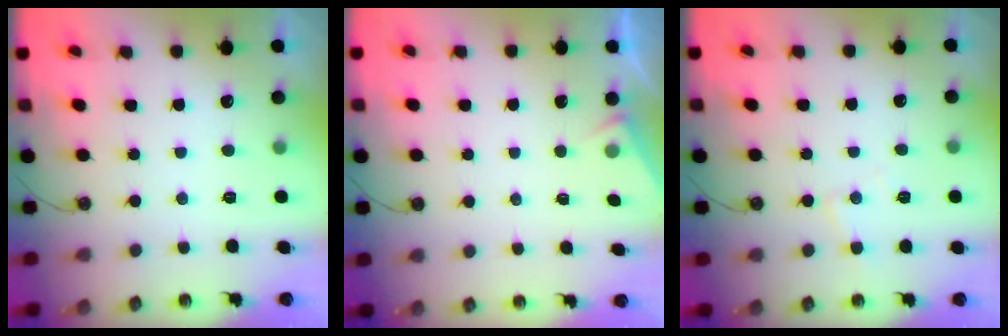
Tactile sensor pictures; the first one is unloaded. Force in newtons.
{"total": 2.6, "press": 2.6, "slide": 0.4}
{"total": 5.7, "press": 5.7, "slide": 0.7}